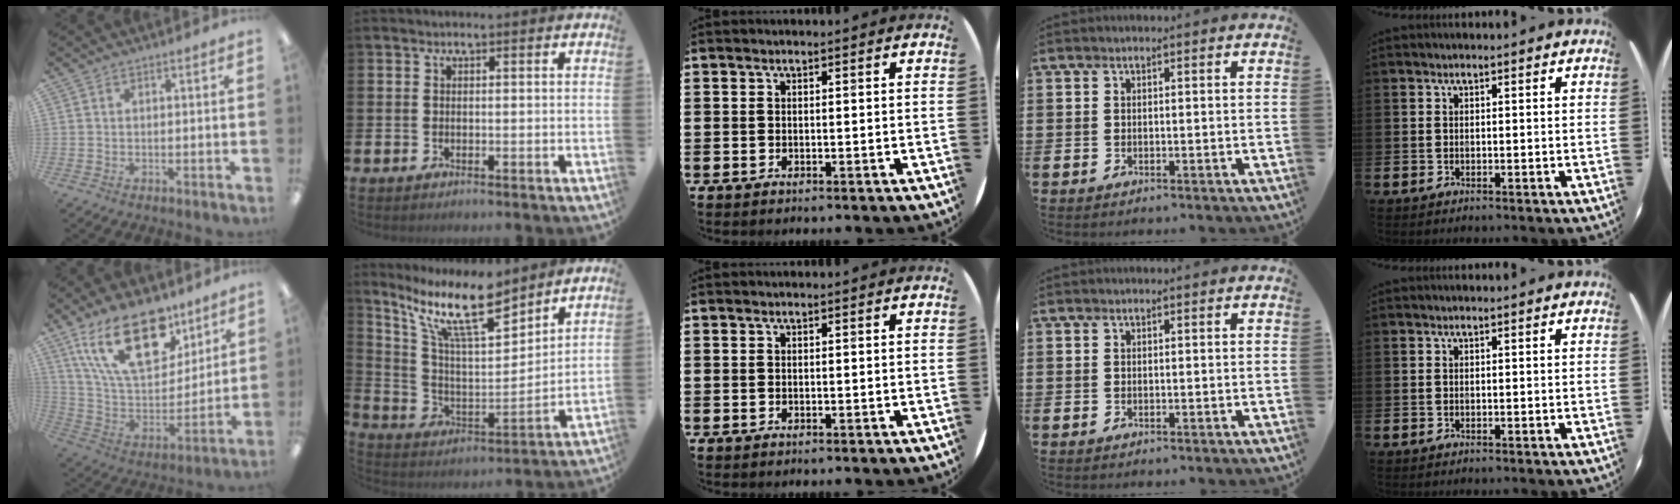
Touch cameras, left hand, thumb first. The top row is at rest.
{"thumb": {"total": 23.1, "force": [12.9, 12.0, 14.8], "torque": [-0.281, -0.056, 0.226]}, "index": {"total": 13.2, "force": [10.0, 3.6, 7.8], "torque": [-0.166, -0.051, 0.174]}}